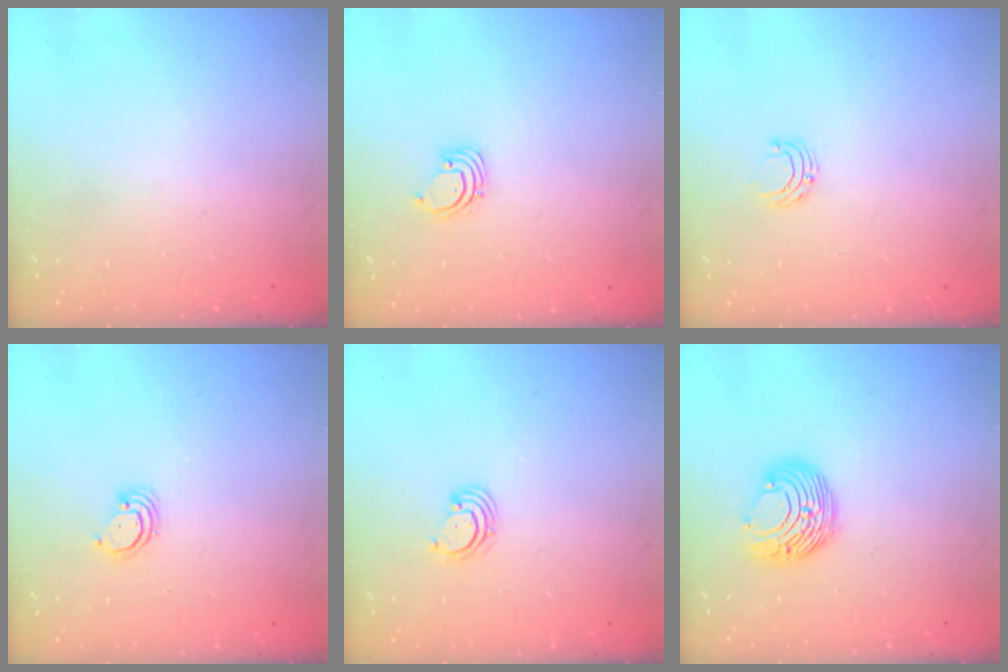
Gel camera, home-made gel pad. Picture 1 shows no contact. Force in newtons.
{"total": 1.4, "press": 1.4, "slide": 0.1}
{"total": 4.6, "press": 4.6, "slide": 0.5}
{"total": 3.2, "press": 3.2, "slide": 0.2}
{"total": 2.6, "press": 2.6, "slide": 0.3}
{"total": 10.7, "press": 10.7, "slide": 0.5}